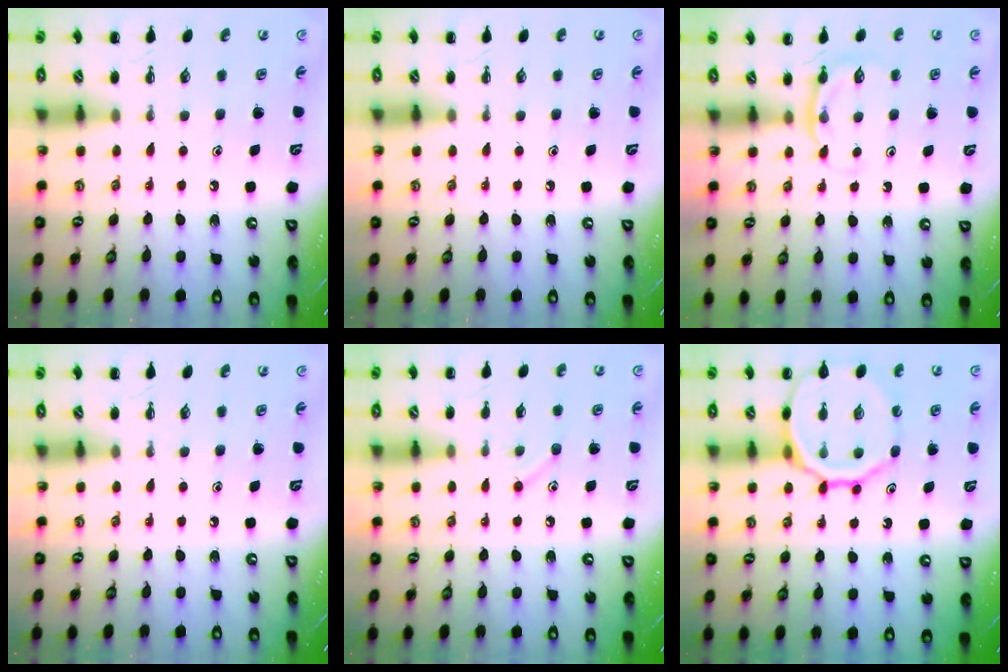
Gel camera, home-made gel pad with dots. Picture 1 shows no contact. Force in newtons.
{"total": 0.0}
{"total": 4.7, "press": 4.5, "slide": 1.5}
{"total": 0.0}
{"total": 7.8, "press": 7.4, "slide": 2.4}
{"total": 16.1, "press": 16.0, "slide": 2.4}